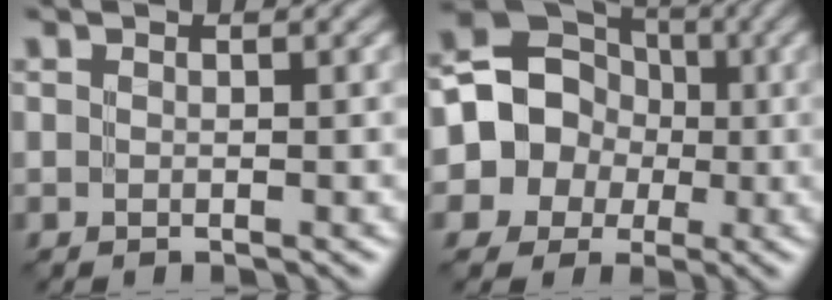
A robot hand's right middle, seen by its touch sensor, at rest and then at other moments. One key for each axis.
{"total": 9.7, "fx": -1.1, "fy": 9.0, "fz": 3.5, "tx": -0.060, "ty": 0.026, "tz": -0.042}